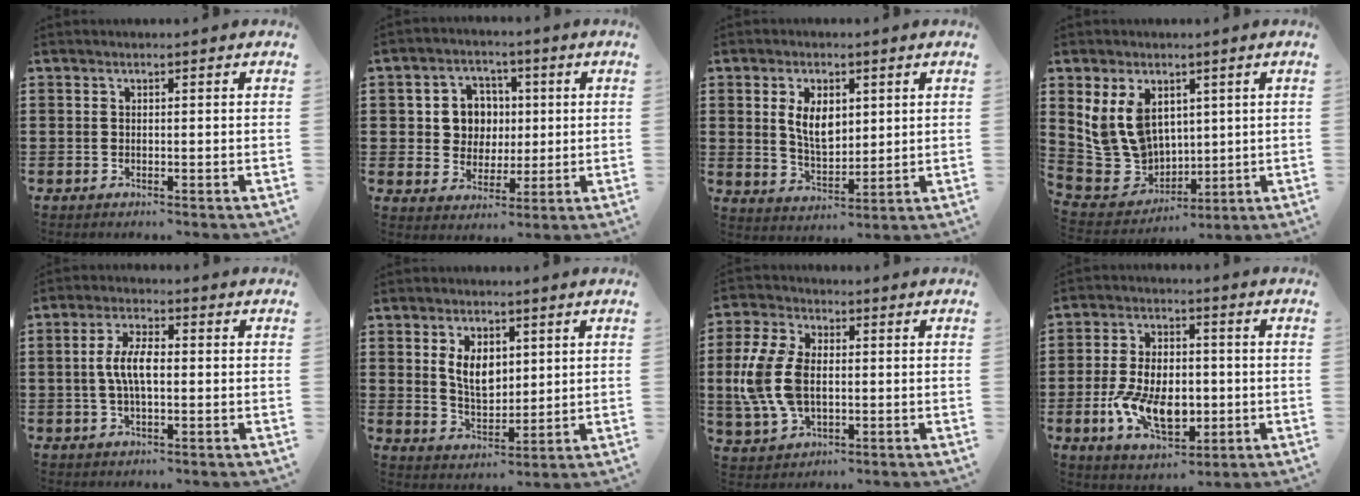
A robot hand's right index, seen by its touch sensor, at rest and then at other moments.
{"total": 6.3, "force": [0.8, 5.8, 2.1], "torque": [-0.060, 0.017, 0.012]}
{"total": 6.3, "force": [1.6, 3.6, 4.9], "torque": [-0.089, 0.004, 0.024]}
{"total": 10.6, "force": [3.3, 8.1, 5.9], "torque": [-0.170, 0.007, 0.064]}
{"total": 6.1, "force": [-0.1, 2.4, 5.6], "torque": [-0.124, -0.002, -0.010]}
{"total": 6.2, "force": [1.7, 3.8, 4.6], "torque": [-0.087, 0.005, 0.027]}
{"total": 10.5, "force": [-0.1, 6.6, 8.1], "torque": [-0.207, 0.003, -0.009]}
{"total": 10.5, "force": [-2.5, 6.0, 8.2], "torque": [-0.177, 0.005, -0.043]}